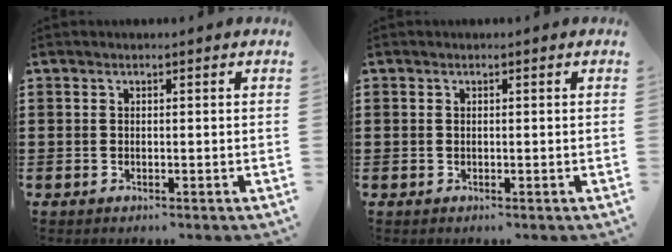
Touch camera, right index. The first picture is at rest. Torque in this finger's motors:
{"motor_torque": [-0.80, 0.69, -0.51, -0.21]}